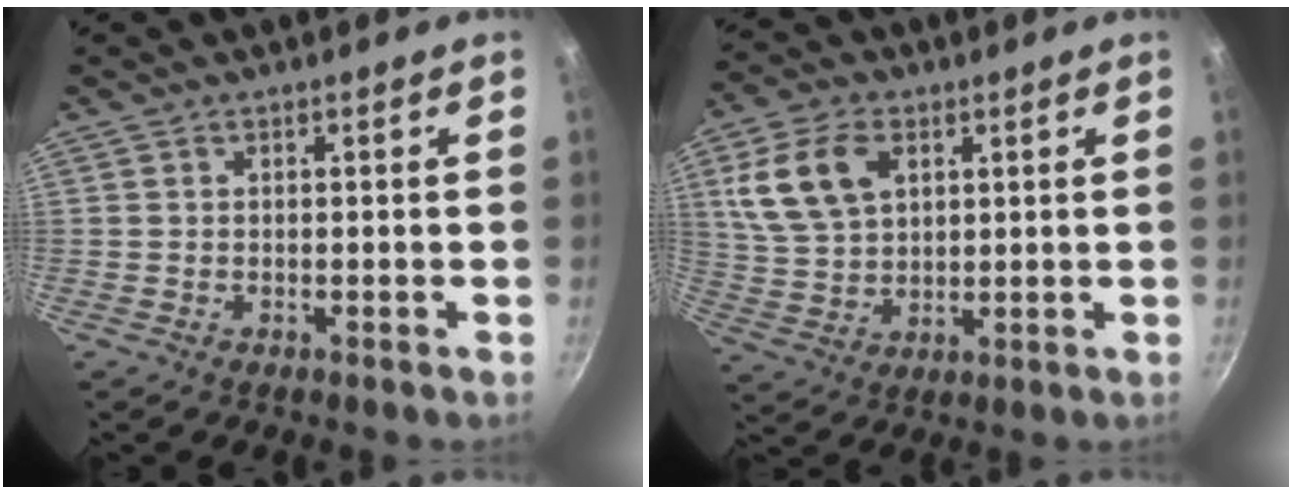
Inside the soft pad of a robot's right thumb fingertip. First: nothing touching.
{"total": 12.5, "force": [4.3, 8.2, 8.4], "torque": [-0.143, -0.004, 0.087]}